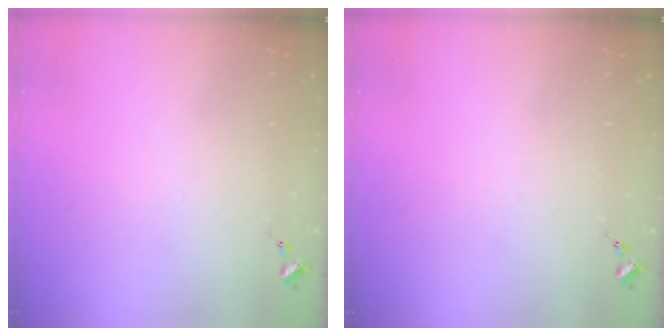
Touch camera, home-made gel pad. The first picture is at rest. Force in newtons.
{"total": 0.0}